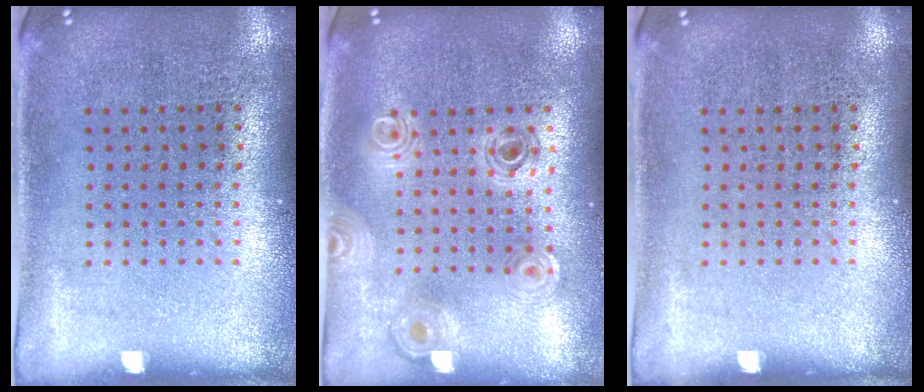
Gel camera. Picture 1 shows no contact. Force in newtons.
{"total": 0.8, "press": 0.8, "slide": 0.1}
{"total": 0.0}